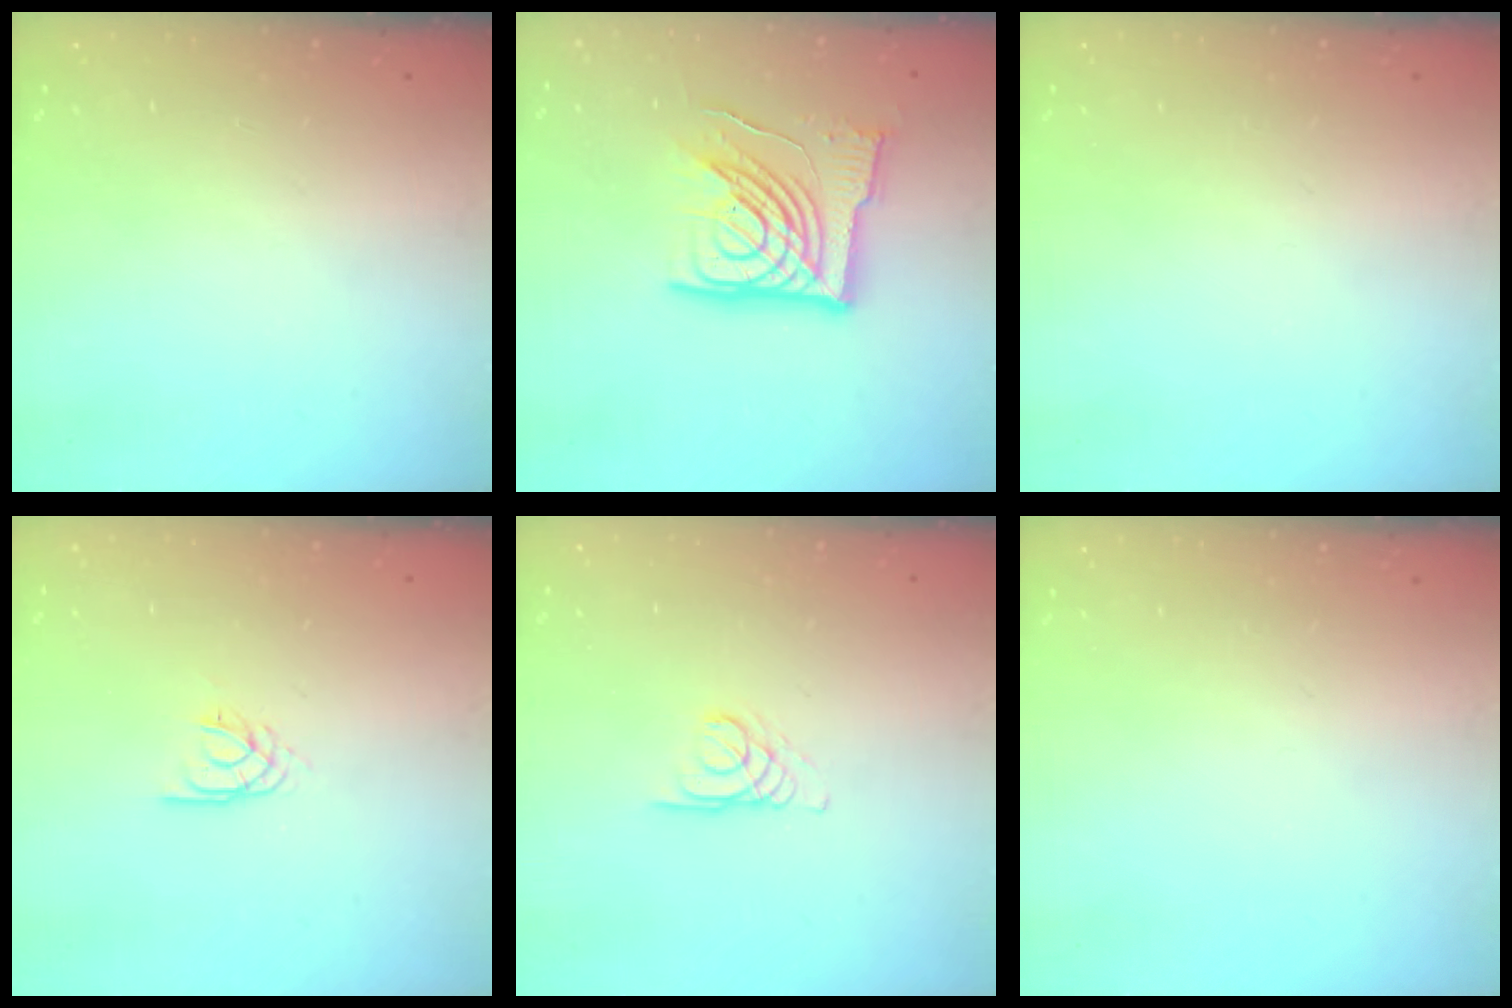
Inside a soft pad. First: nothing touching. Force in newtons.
{"total": 17.1, "press": 16.9, "slide": 2.3}
{"total": 0.0}
{"total": 2.2, "press": 2.2, "slide": 0.4}
{"total": 1.7, "press": 1.7, "slide": 0.2}
{"total": 0.0}